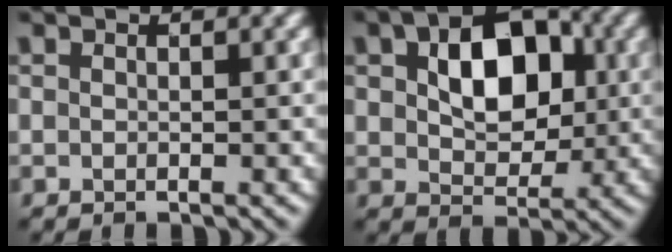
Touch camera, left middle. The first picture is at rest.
{"total": 7.5, "force": [1.2, 4.9, 5.5], "torque": [-0.099, 0.005, 0.016]}